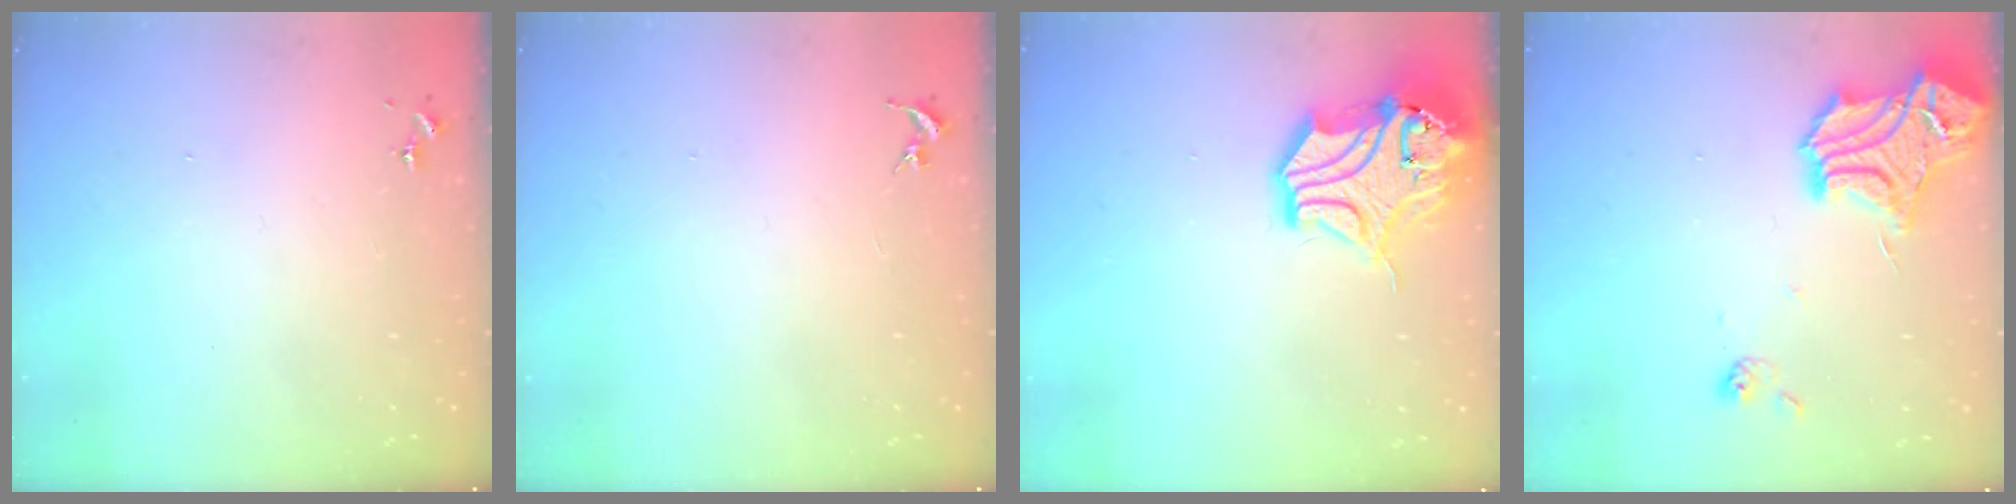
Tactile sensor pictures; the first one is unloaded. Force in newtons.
{"total": 0.0}
{"total": 15.8, "press": 15.7, "slide": 2.1}
{"total": 17.9, "press": 17.9, "slide": 1.4}